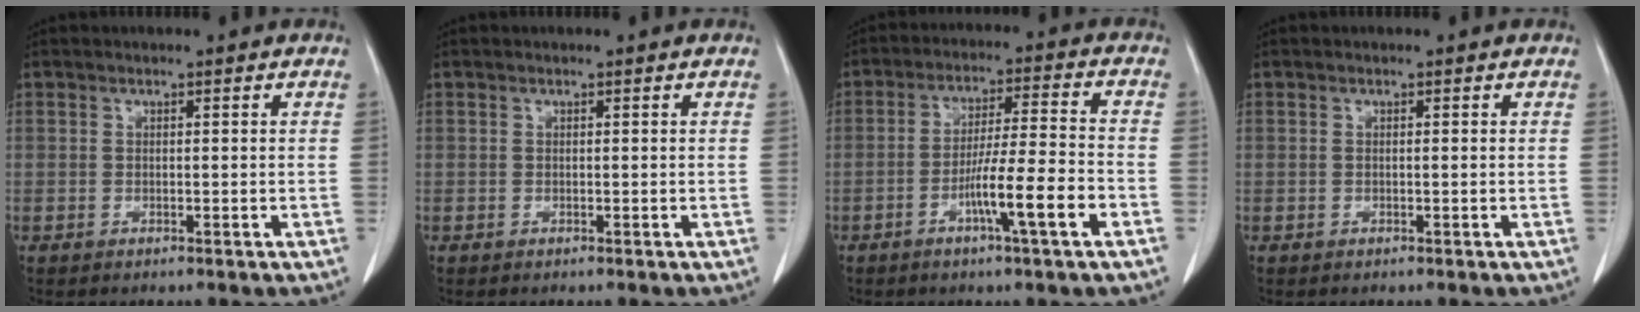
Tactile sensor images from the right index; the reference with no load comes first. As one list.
[{"total": 0.0}, {"total": 9.7, "force": [-4.1, -0.4, 8.8], "torque": [-0.152, -0.003, -0.072]}, {"total": 0.0}]